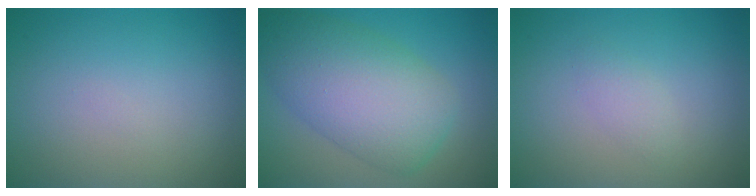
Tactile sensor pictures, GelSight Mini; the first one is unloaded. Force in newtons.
{"total": 8.7, "press": 8.6, "slide": 0.4}
{"total": 1.2, "press": 1.2, "slide": 0.1}